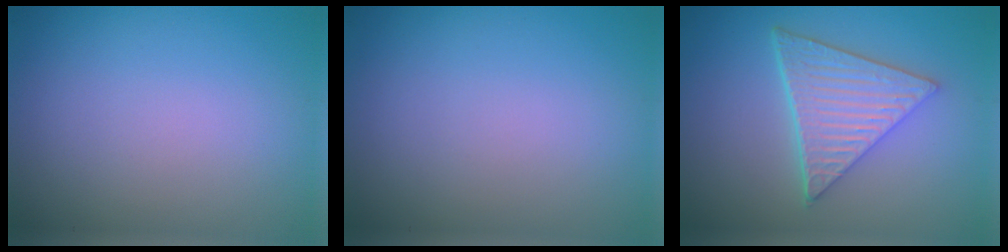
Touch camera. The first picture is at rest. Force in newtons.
{"total": 0.0}
{"total": 6.4, "press": 4.6, "slide": 4.3}